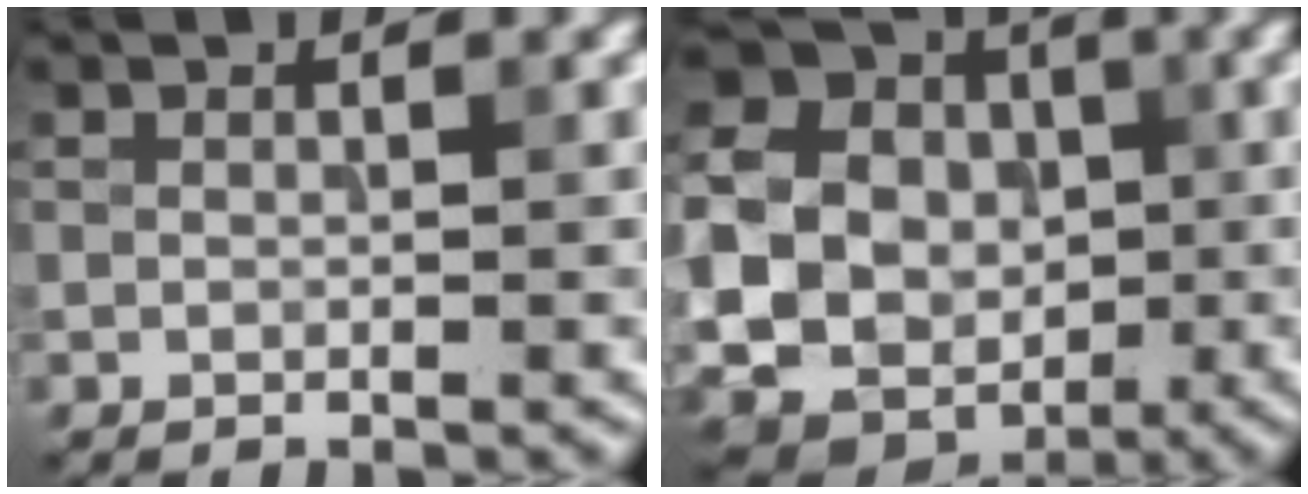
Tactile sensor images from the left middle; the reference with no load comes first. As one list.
[{"total": 17.4, "force": [-0.9, 16.2, 6.1], "torque": [-0.171, -0.001, -0.044]}]